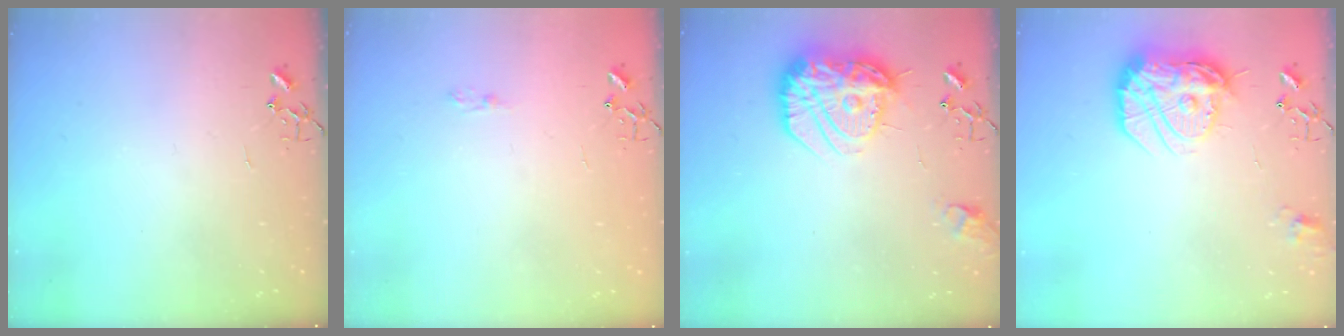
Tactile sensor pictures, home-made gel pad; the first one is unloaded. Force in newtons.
{"total": 5.3, "press": 5.3, "slide": 0.6}
{"total": 18.5, "press": 18.4, "slide": 1.7}
{"total": 17.7, "press": 17.7, "slide": 1.6}